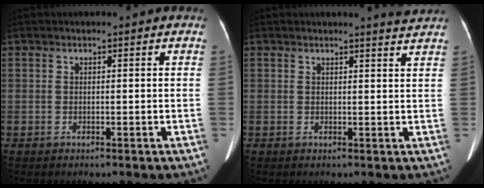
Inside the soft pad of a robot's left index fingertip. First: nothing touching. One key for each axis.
{"total": 2.6, "fx": 2.4, "fy": -0.7, "fz": 0.4, "tx": -0.012, "ty": -0.014, "tz": 0.020}